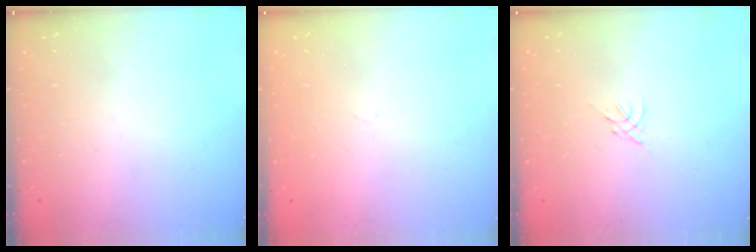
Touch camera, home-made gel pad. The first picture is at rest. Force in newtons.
{"total": 0.9, "press": 0.9, "slide": 0.2}
{"total": 0.0}